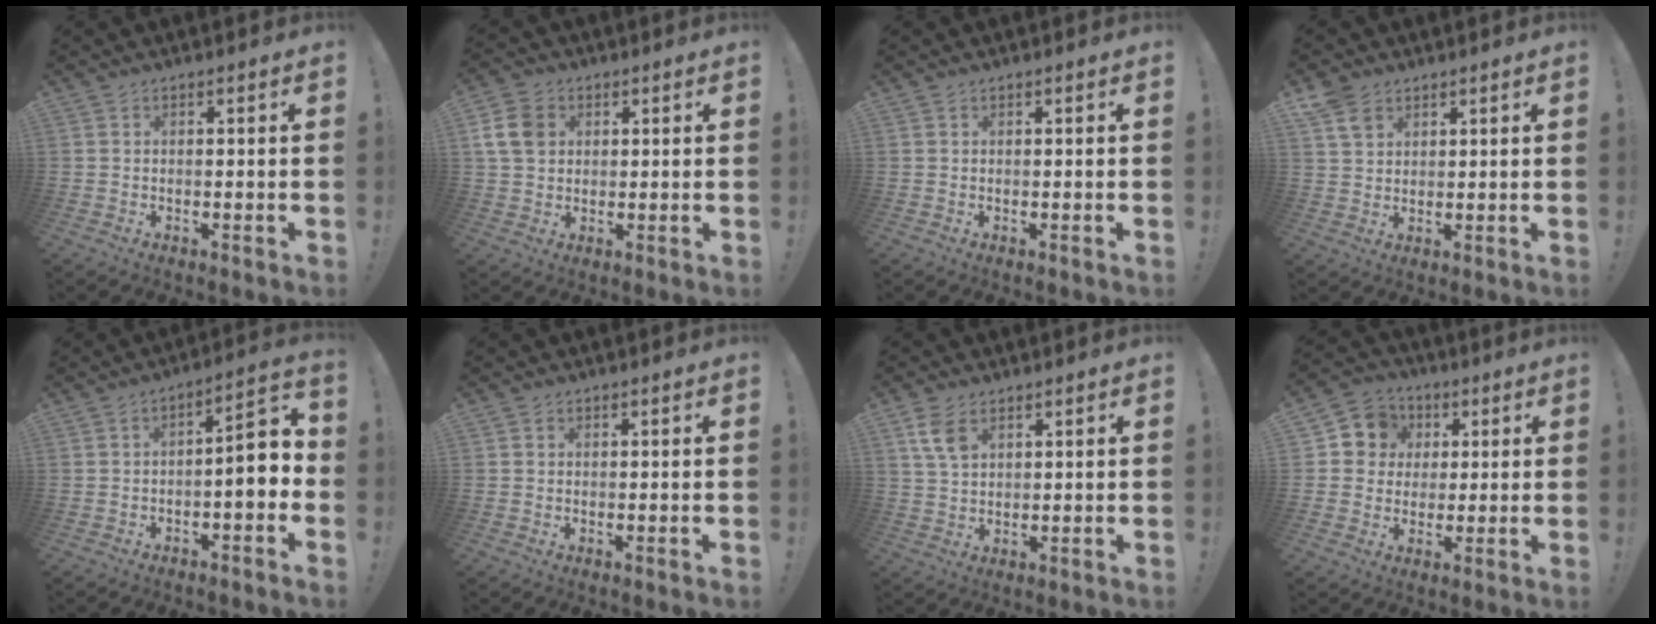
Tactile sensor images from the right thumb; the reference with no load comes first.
{"total": 9.9, "force": [2.6, 7.7, 5.6], "torque": [-0.108, -0.001, 0.053]}
{"total": 0.0}
{"total": 6.5, "force": [4.2, 4.2, 2.7], "torque": [-0.043, -0.017, 0.081]}
{"total": 7.4, "force": [-1.7, 1.9, 7.0], "torque": [-0.097, -0.002, -0.033]}
{"total": 0.7, "force": [0.1, 0.6, 0.0], "torque": [0.008, -0.002, 0.001]}
{"total": 6.4, "force": [3.1, 3.8, 4.1], "torque": [-0.075, -0.006, 0.061]}
{"total": 8.9, "force": [1.3, 8.5, 2.3], "torque": [-0.030, 0.005, 0.031]}